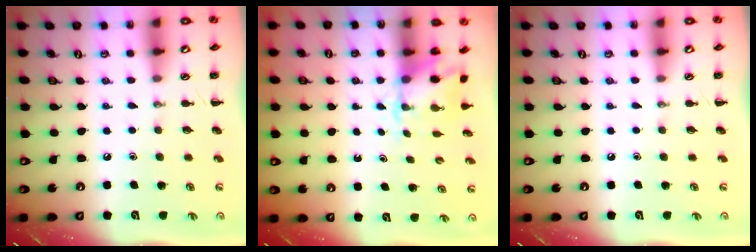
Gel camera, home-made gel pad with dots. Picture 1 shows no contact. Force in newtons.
{"total": 4.5, "press": 4.5, "slide": 0.3}
{"total": 0.0}